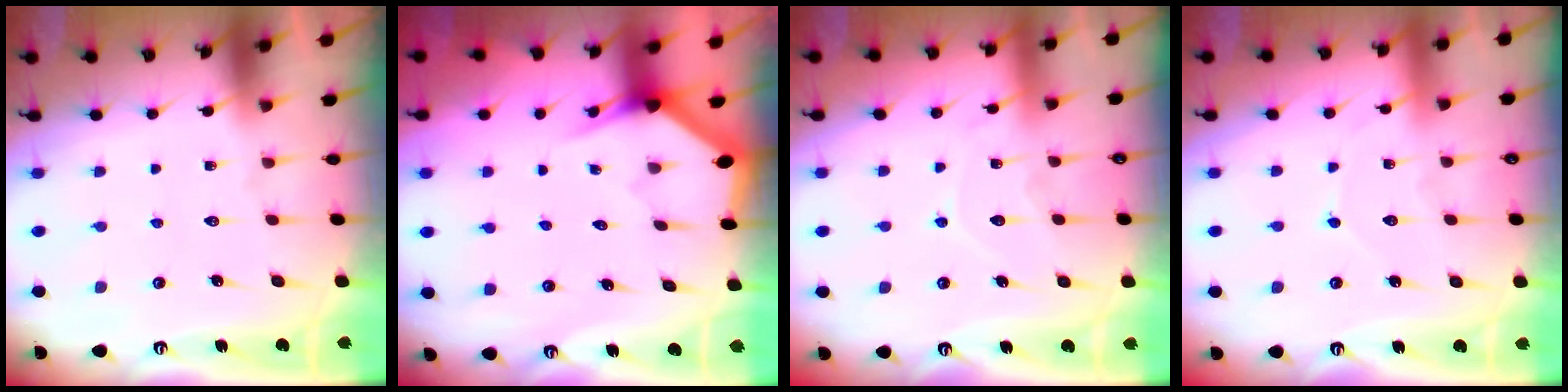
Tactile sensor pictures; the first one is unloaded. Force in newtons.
{"total": 3.1, "press": 3.1, "slide": 0.2}
{"total": 7.9, "press": 7.9, "slide": 0.6}
{"total": 5.5, "press": 5.5, "slide": 0.3}